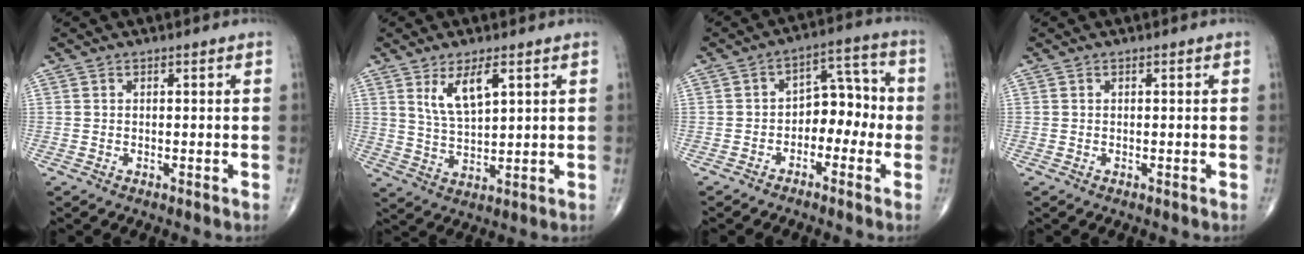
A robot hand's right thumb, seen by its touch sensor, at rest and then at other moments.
{"total": 7.2, "force": [3.4, 2.5, 5.8], "torque": [-0.107, -0.021, 0.072]}
{"total": 8.1, "force": [-2.0, 5.5, 5.6], "torque": [-0.044, 0.043, -0.044]}
{"total": 0.0}